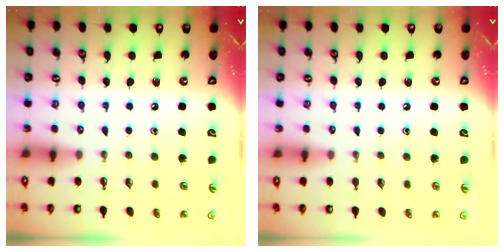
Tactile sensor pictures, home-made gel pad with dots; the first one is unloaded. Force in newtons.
{"total": 3.4, "press": 3.3, "slide": 0.3}